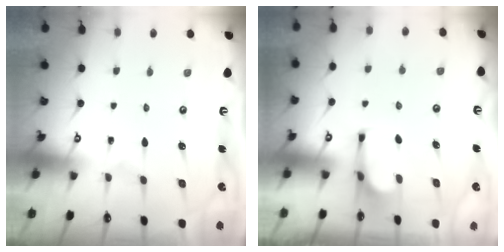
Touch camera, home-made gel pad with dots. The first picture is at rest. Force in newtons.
{"total": 4.1, "press": 4.1, "slide": 0.3}